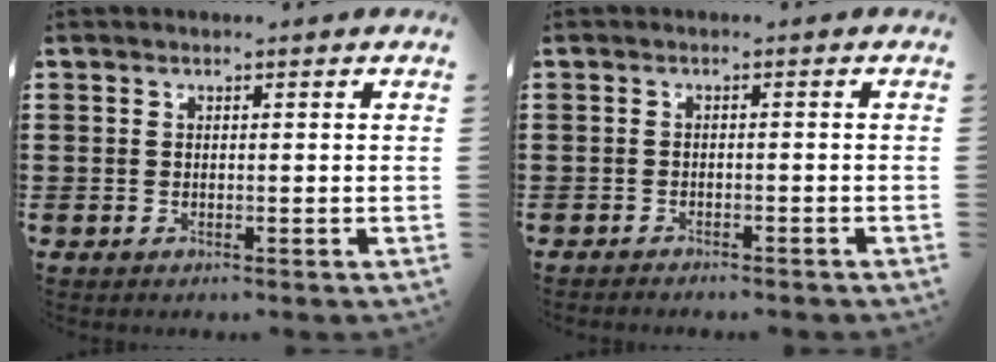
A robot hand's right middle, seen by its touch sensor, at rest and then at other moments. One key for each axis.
{"total": 1.0, "fx": -1.0, "fy": 0.0, "fz": 0.1, "tx": -0.003, "ty": 0.000, "tz": -0.021}